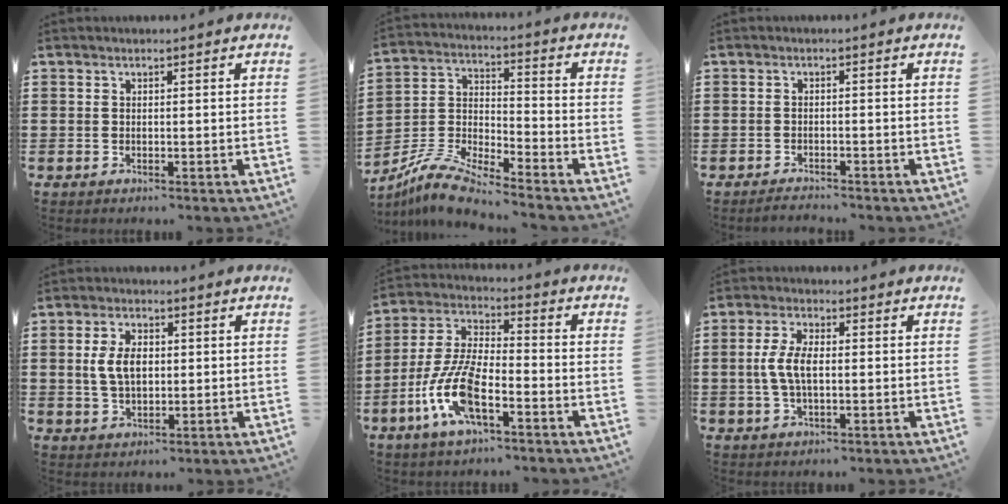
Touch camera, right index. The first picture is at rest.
{"total": 8.2, "force": [-7.7, 0.7, 2.8], "torque": [-0.076, 0.006, -0.156]}
{"total": 1.6, "force": [-1.6, 0.0, 0.1], "torque": [-0.007, 0.002, -0.032]}
{"total": 5.5, "force": [0.5, 3.3, 4.4], "torque": [-0.098, 0.005, 0.001]}
{"total": 10.4, "force": [-4.5, 3.8, 8.6], "torque": [-0.211, -0.010, -0.090]}
{"total": 5.5, "force": [-0.2, 2.4, 4.9], "torque": [-0.120, -0.003, -0.013]}